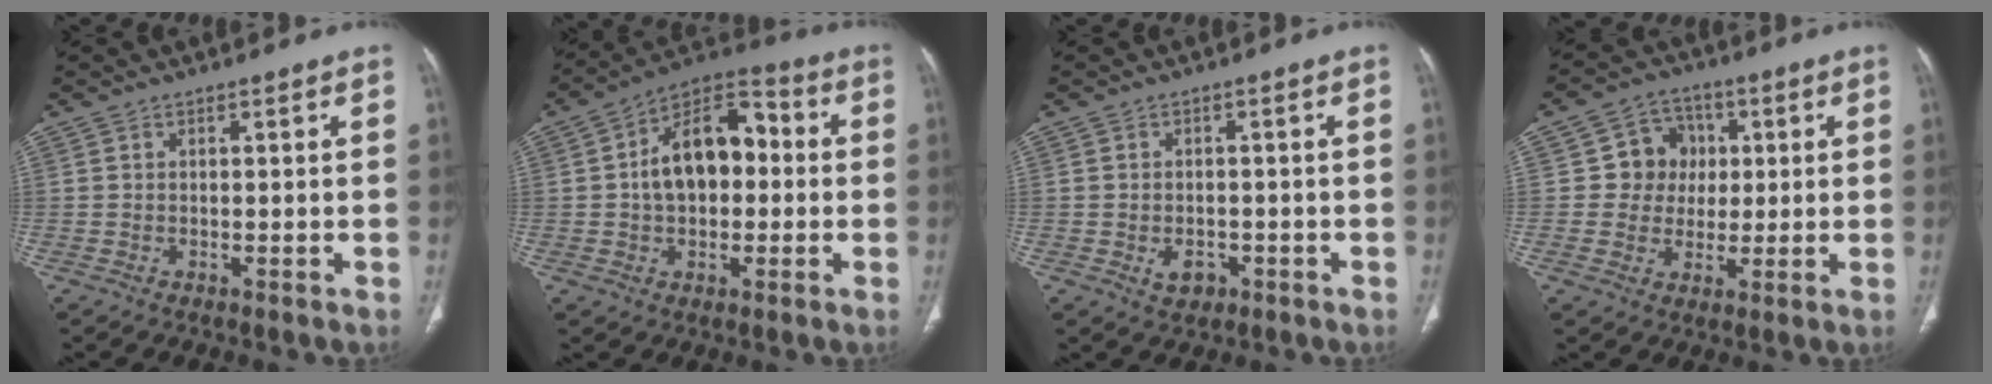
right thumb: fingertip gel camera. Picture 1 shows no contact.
{"total": 14.7, "force": [0.7, 9.3, 11.4], "torque": [-0.158, 0.039, 0.001]}
{"total": 3.2, "force": [-1.2, 2.4, 1.8], "torque": [-0.021, 0.004, -0.011]}
{"total": 8.2, "force": [1.2, 7.7, 2.4], "torque": [0.012, 0.011, 0.014]}